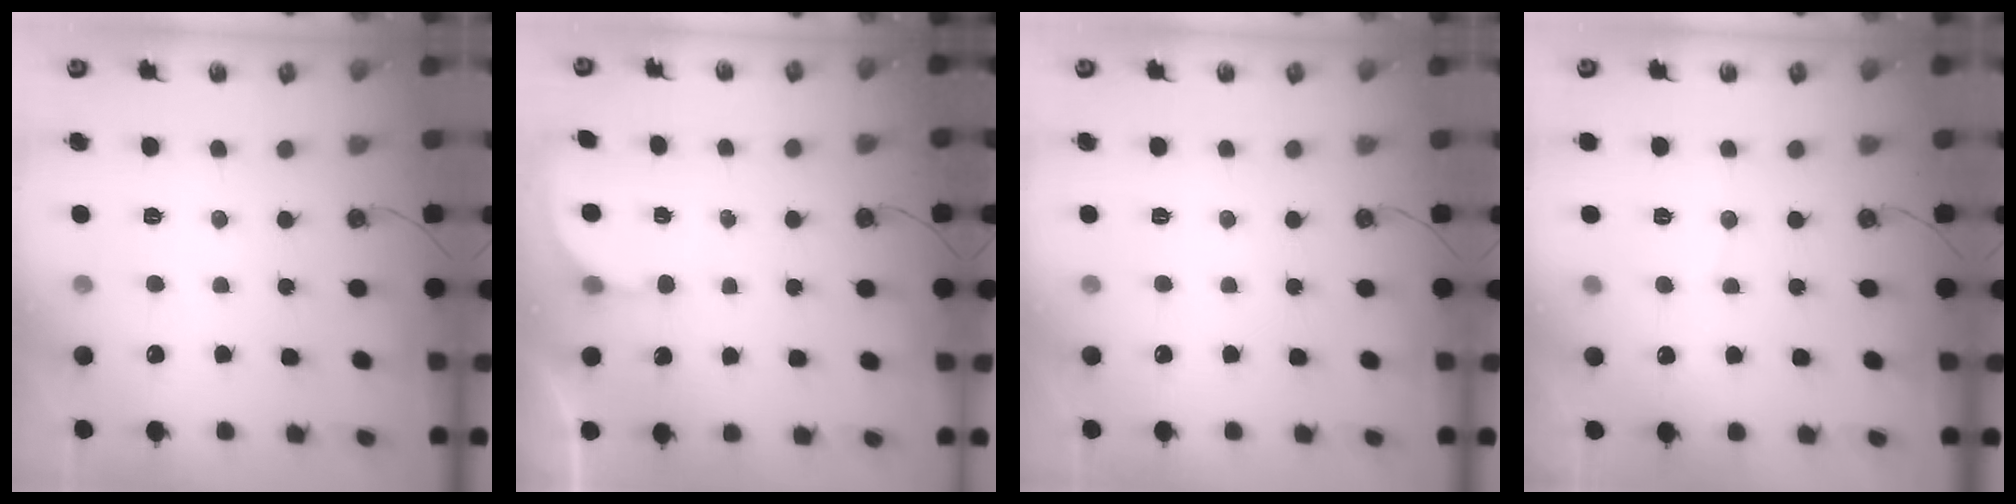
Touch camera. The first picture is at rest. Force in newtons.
{"total": 1.6, "press": 1.6, "slide": 0.3}
{"total": 0.0}
{"total": 2.2, "press": 2.2, "slide": 0.2}